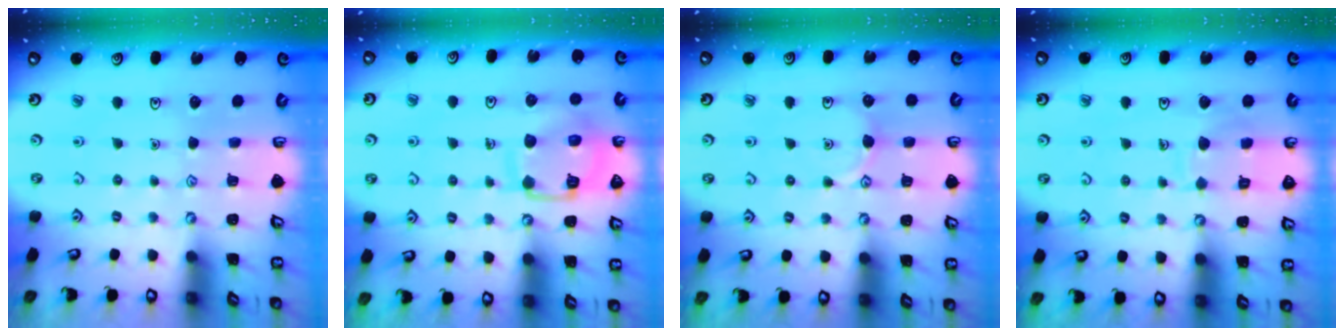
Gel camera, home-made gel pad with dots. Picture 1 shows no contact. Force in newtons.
{"total": 13.2, "press": 13.1, "slide": 1.4}
{"total": 5.9, "press": 5.9, "slide": 0.3}
{"total": 7.7, "press": 7.7, "slide": 0.8}